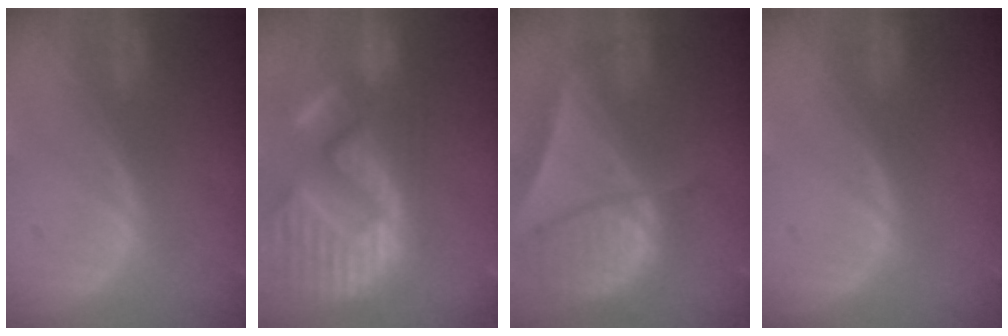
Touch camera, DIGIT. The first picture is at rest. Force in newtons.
{"total": 15.4, "press": 12.7, "slide": 8.6}
{"total": 9.7, "press": 8.3, "slide": 5.1}
{"total": 0.0}